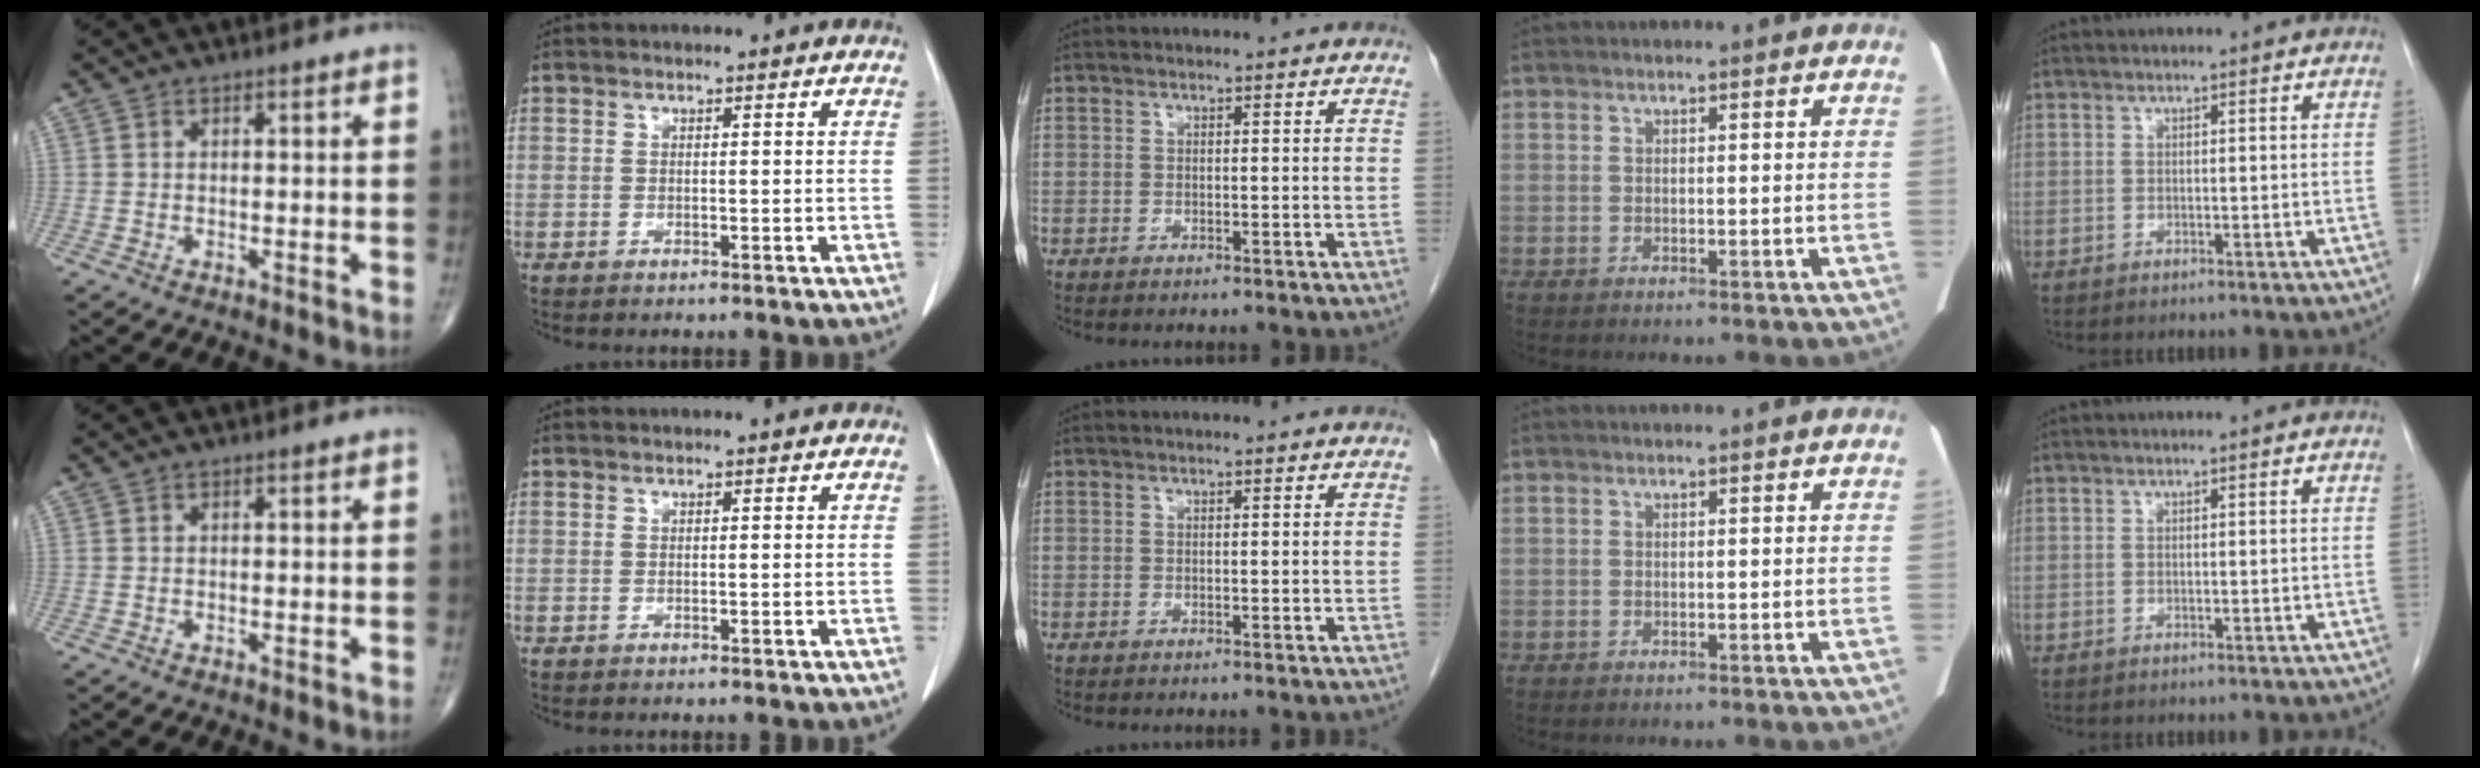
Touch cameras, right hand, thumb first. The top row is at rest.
{}